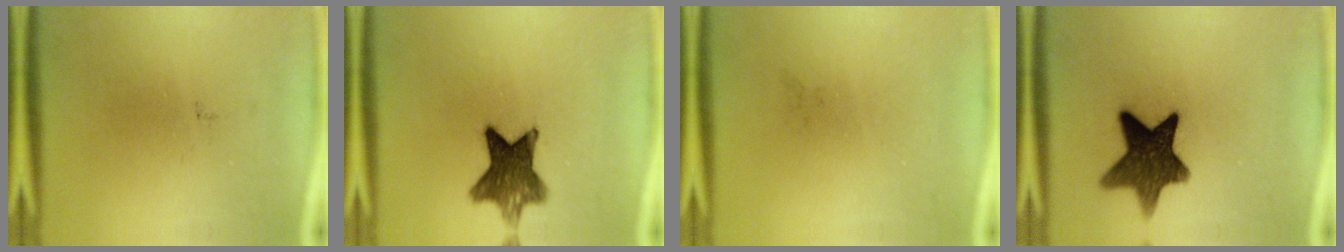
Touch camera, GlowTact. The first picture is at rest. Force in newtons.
{"total": 9.5}
{"total": 0.0}
{"total": 12.3}